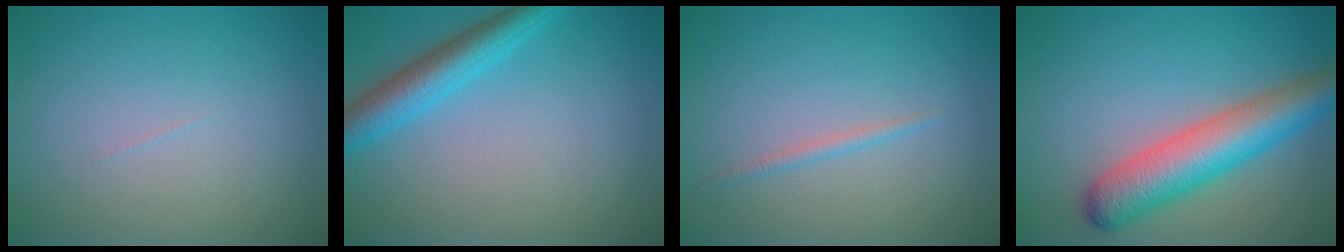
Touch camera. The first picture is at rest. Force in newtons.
{"total": 4.3, "press": 4.3, "slide": 0.2}
{"total": 0.8, "press": 0.8, "slide": 0.0}
{"total": 7.0, "press": 7.0, "slide": 0.2}